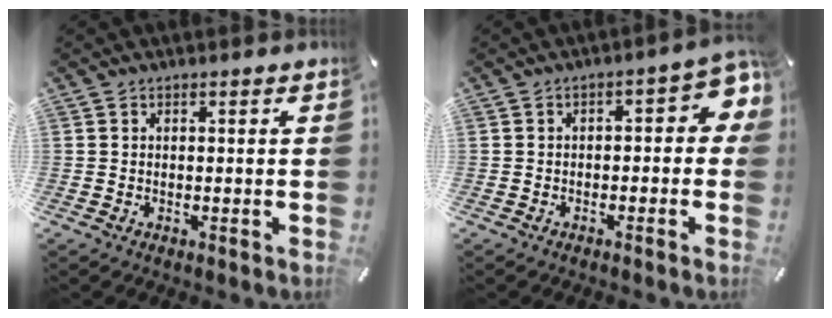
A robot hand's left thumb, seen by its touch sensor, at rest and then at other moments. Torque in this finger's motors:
{"motor_torque": [0.21, 0.15, 0.06, -0.03, 0.11]}